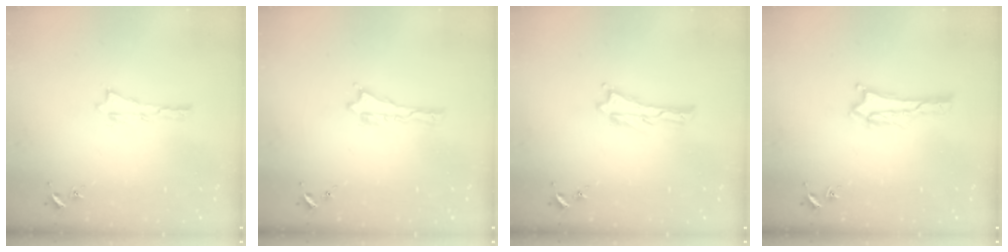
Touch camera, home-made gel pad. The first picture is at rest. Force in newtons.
{"total": 0.0}
{"total": 0.0}
{"total": 0.8, "press": 0.8, "slide": 0.1}